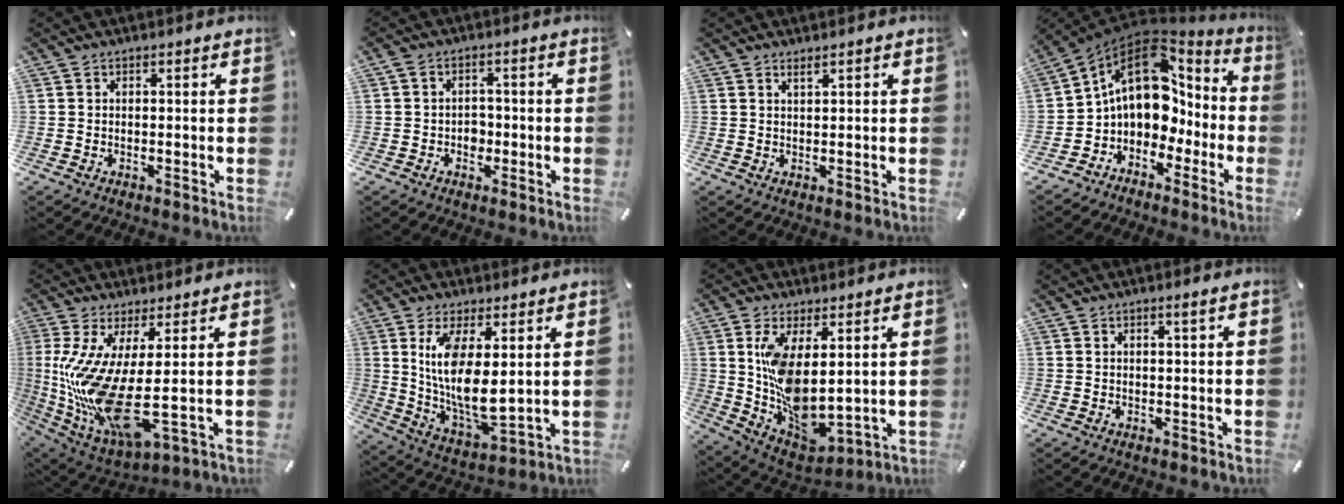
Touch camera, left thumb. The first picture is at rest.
{"total": 3.2, "force": [-0.7, 2.8, 1.3], "torque": [-0.027, 0.004, -0.014]}
{"total": 1.2, "force": [0.8, 0.3, 0.8], "torque": [-0.016, -0.001, 0.015]}
{"total": 15.3, "force": [2.9, 11.8, 9.3], "torque": [-0.149, -0.014, 0.053]}
{"total": 17.8, "force": [0.2, 4.4, 17.3], "torque": [-0.376, -0.043, 0.006]}
{"total": 13.0, "force": [4.5, 5.4, 11.0], "torque": [-0.218, -0.038, 0.081]}
{"total": 11.9, "force": [3.4, 6.1, 9.6], "torque": [-0.182, -0.044, 0.077]}
{"total": 1.1, "force": [0.4, 0.1, 1.0], "torque": [-0.020, 0.002, 0.006]}